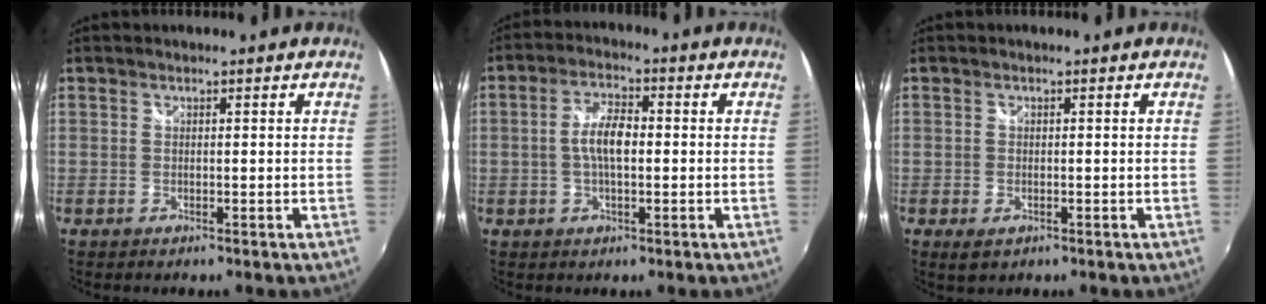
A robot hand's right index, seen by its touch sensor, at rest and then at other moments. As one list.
[{"total": 5.8, "force": [-0.4, 2.2, 5.3], "torque": [-0.102, 0.009, -0.009]}, {"total": 2.1, "force": [-0.9, 1.3, 1.3], "torque": [-0.023, -0.006, -0.014]}]